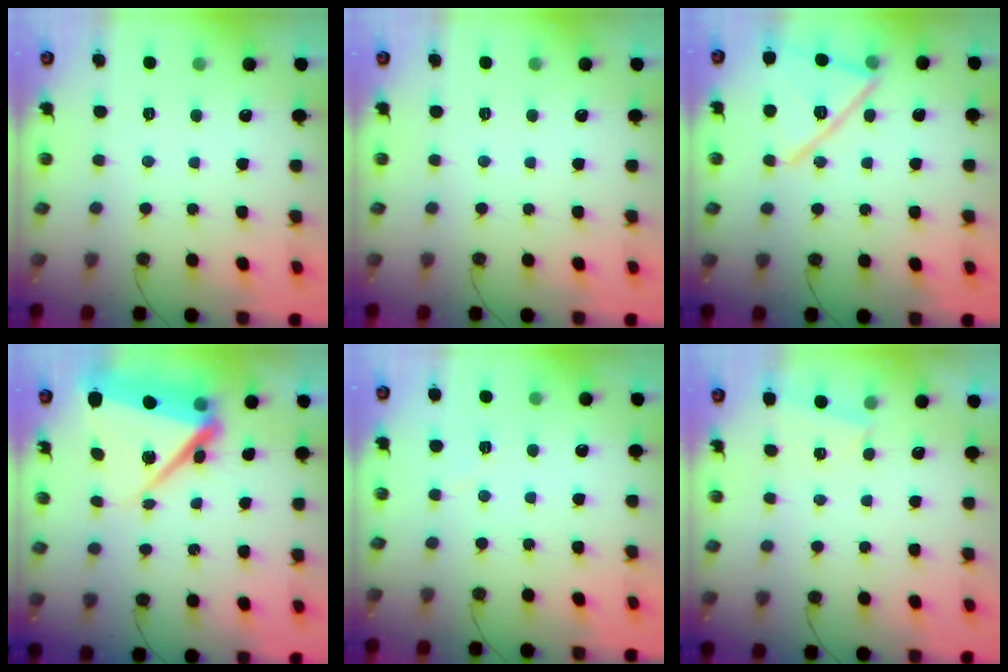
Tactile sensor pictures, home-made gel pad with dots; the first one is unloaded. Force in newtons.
{"total": 0.0}
{"total": 17.2, "press": 17.2, "slide": 0.3}
{"total": 14.1, "press": 11.3, "slide": 8.5}
{"total": 4.1, "press": 3.6, "slide": 2.0}
{"total": 2.6, "press": 1.3, "slide": 2.2}